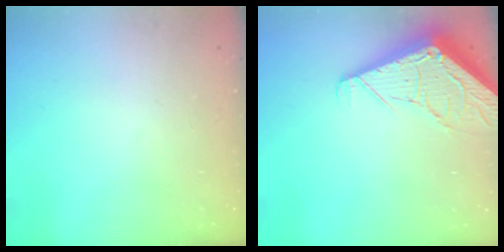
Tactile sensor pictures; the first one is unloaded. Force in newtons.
{"total": 6.5, "press": 6.5, "slide": 0.7}